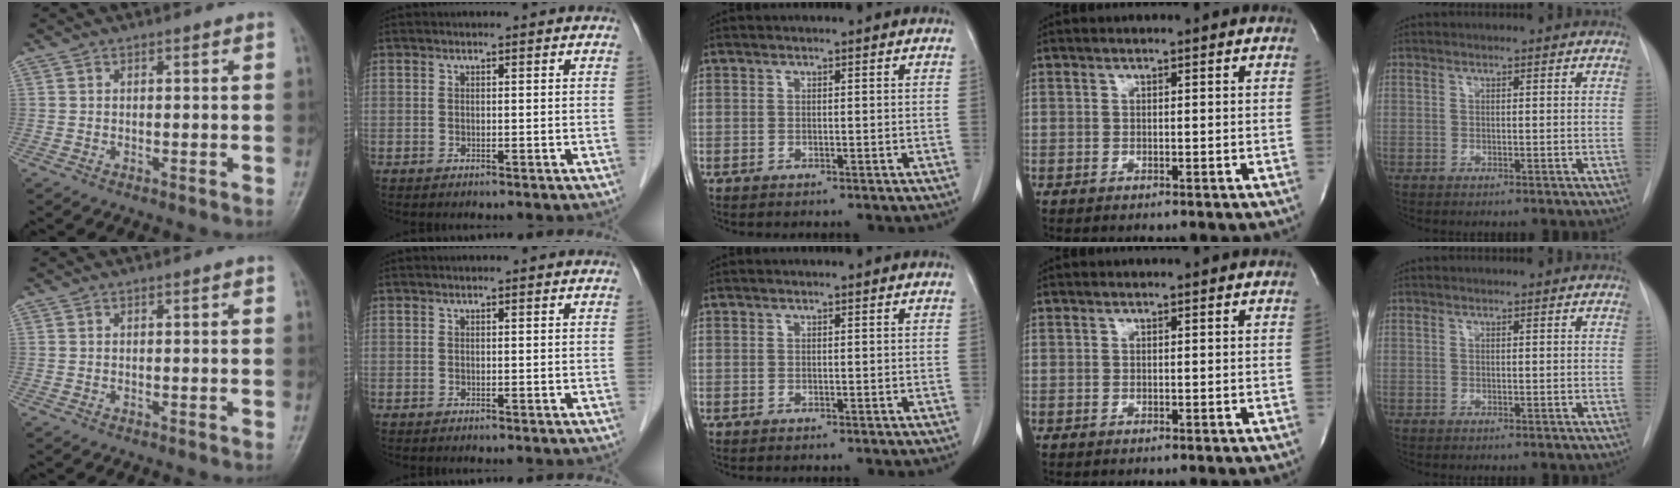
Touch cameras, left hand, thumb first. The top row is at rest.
{}